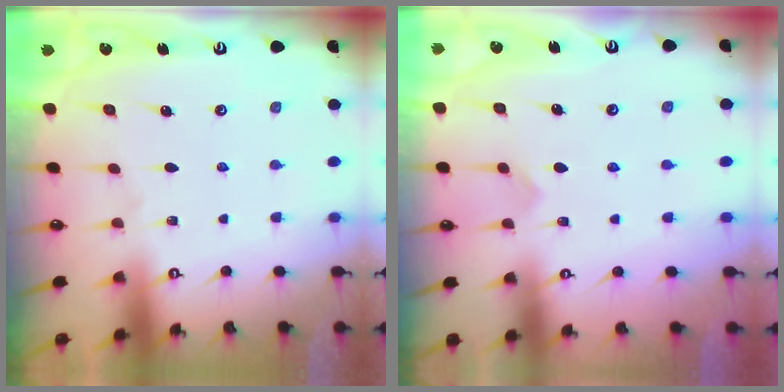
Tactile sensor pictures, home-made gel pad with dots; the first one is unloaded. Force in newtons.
{"total": 4.2, "press": 4.2, "slide": 0.4}